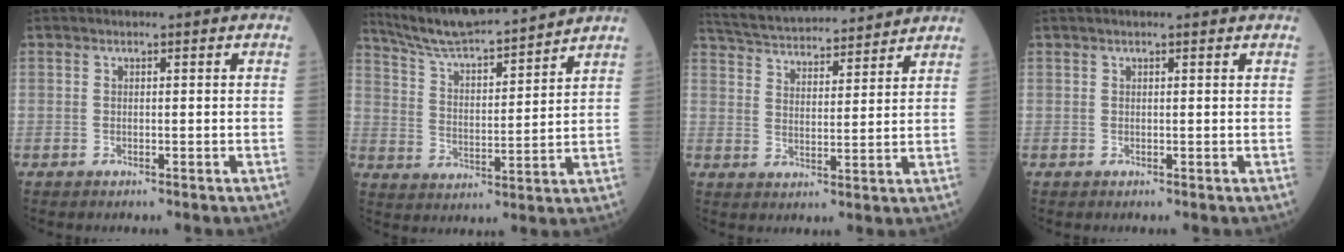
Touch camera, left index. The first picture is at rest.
{"total": 15.6, "force": [14.4, 0.6, 5.8], "torque": [-0.108, 0.011, 0.241]}
{"total": 17.9, "force": [16.8, 2.7, 5.7], "torque": [-0.105, 0.036, 0.258]}
{"total": 2.5, "force": [2.1, 0.2, 1.2], "torque": [-0.015, 0.024, 0.027]}